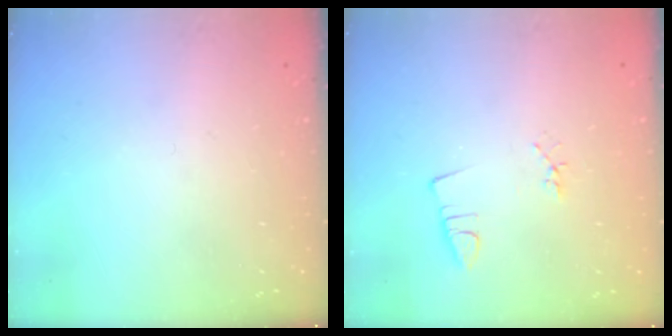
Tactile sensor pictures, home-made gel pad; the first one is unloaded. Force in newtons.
{"total": 2.2, "press": 1.7, "slide": 1.3}